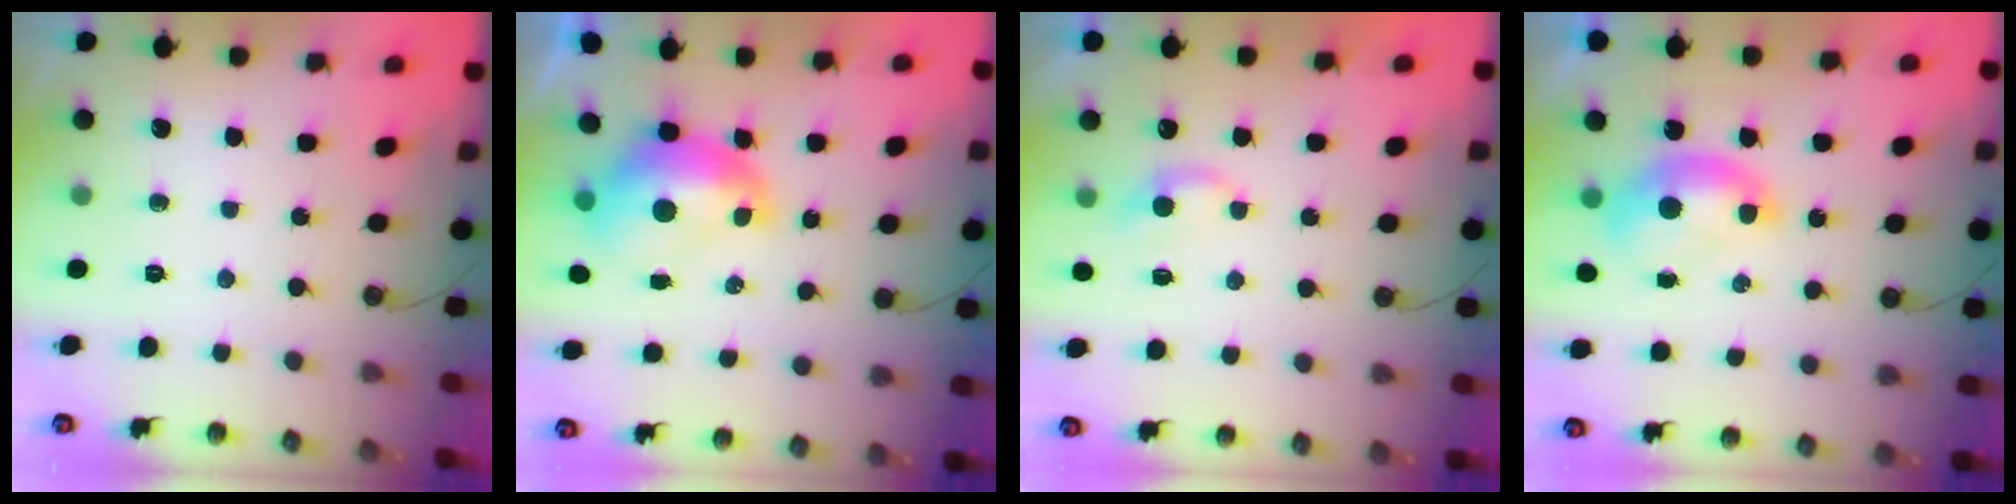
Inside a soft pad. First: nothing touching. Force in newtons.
{"total": 2.8, "press": 2.7, "slide": 0.7}
{"total": 2.0, "press": 2.0, "slide": 0.5}
{"total": 1.4, "press": 1.4, "slide": 0.3}